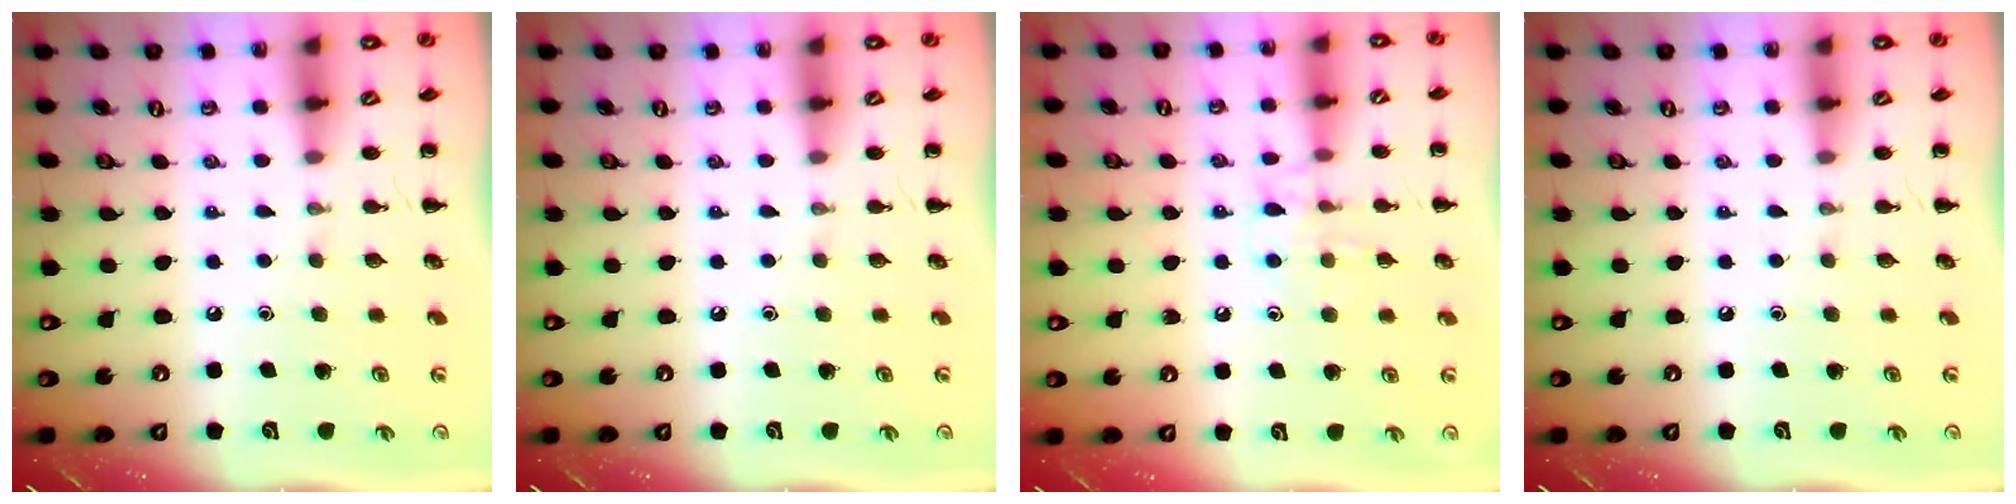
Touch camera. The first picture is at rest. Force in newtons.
{"total": 0.0}
{"total": 8.0, "press": 8.0, "slide": 0.9}
{"total": 0.0}